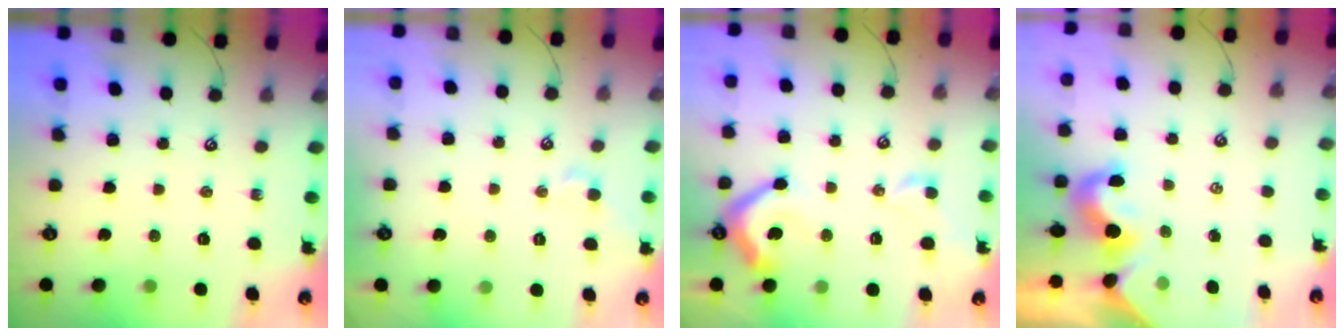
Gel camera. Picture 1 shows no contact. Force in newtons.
{"total": 0.0}
{"total": 11.1, "press": 11.1, "slide": 1.2}
{"total": 1.8, "press": 1.8, "slide": 0.6}